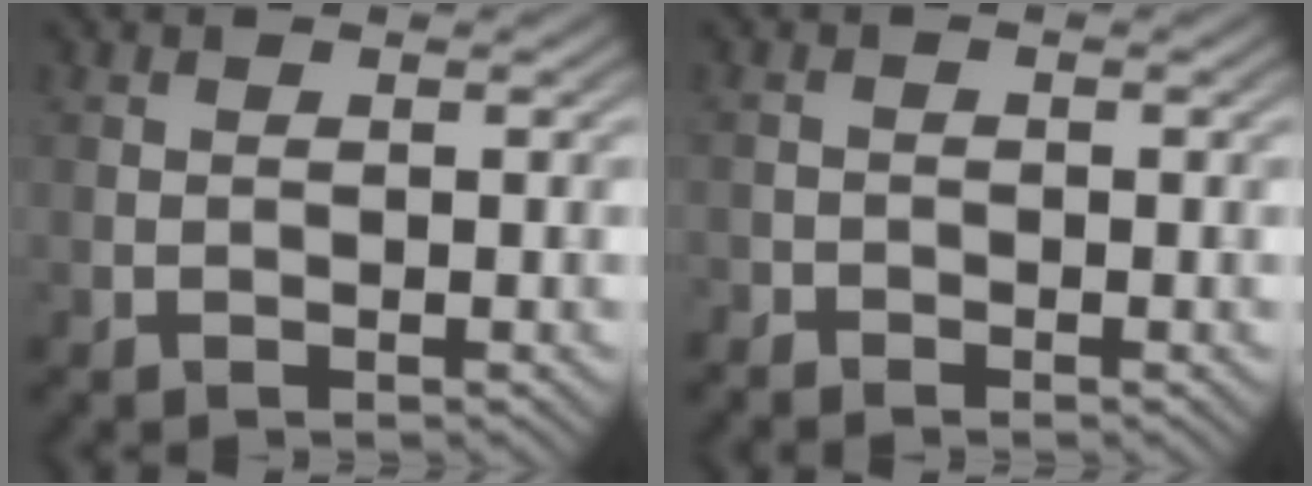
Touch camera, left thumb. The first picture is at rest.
{"total": 1.3, "force": [-1.2, 0.4, 0.1], "torque": [-0.003, -0.003, -0.028]}